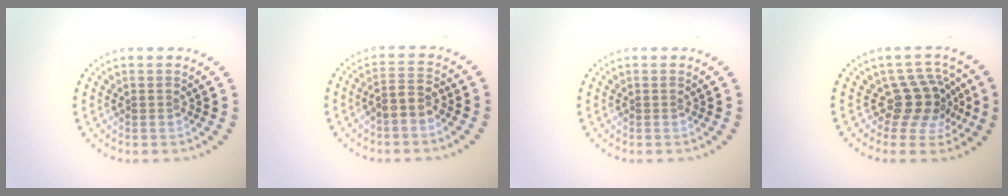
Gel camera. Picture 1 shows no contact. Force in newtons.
{"total": 2.2, "press": 1.9, "slide": 1.1}
{"total": 0.0}
{"total": 3.8, "press": 2.9, "slide": 2.5}